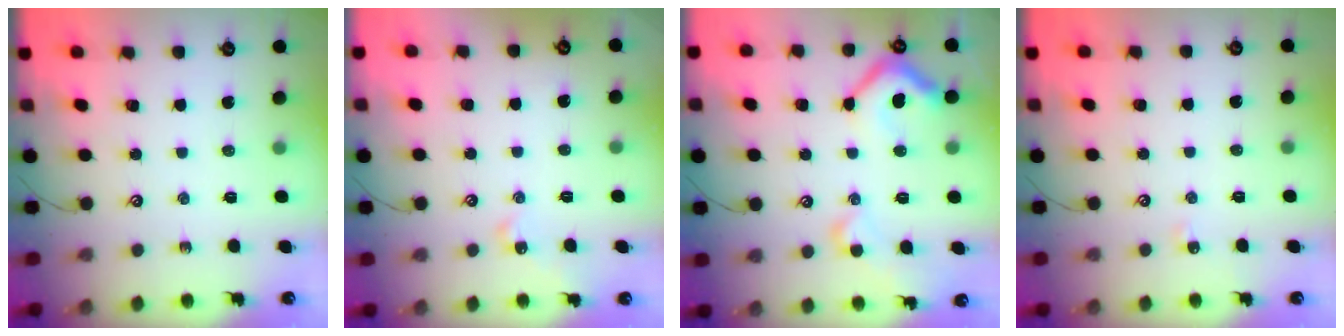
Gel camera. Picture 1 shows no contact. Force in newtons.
{"total": 2.6, "press": 2.5, "slide": 0.4}
{"total": 11.5, "press": 11.3, "slide": 1.8}
{"total": 2.9, "press": 2.9, "slide": 0.4}